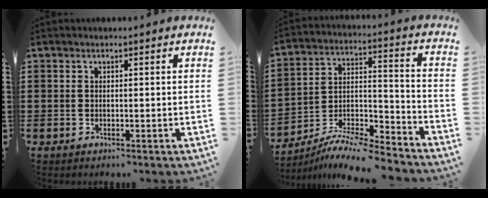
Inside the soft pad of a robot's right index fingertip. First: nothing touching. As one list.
[{"total": 9.0, "force": [-8.4, 0.7, 2.9], "torque": [-0.050, 0.012, -0.169]}]